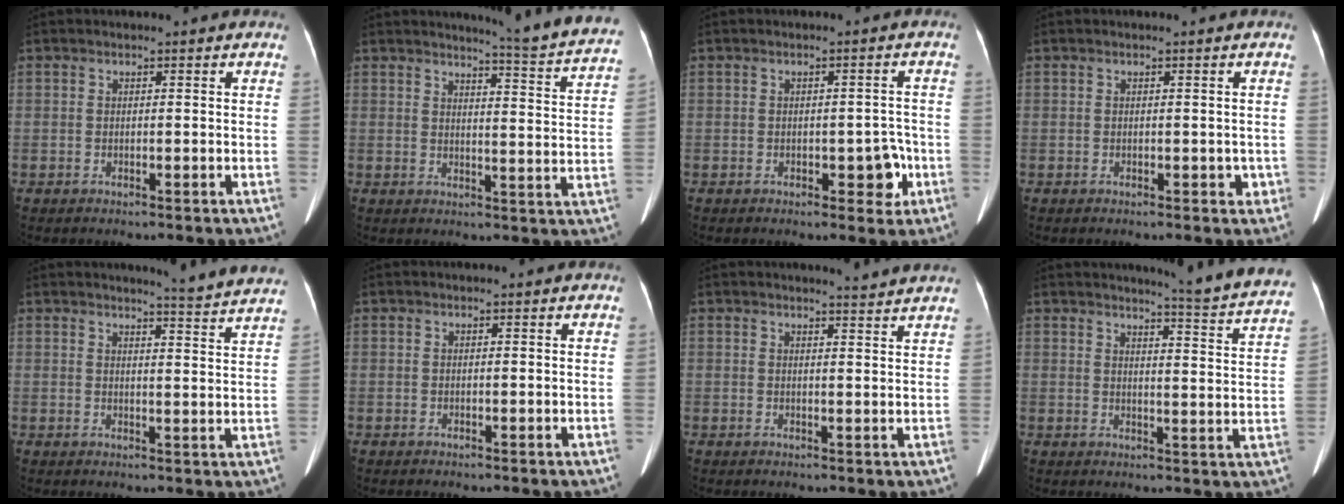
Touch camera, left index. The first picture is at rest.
{"total": 13.6, "force": [13.0, -1.2, 4.1], "torque": [-0.051, -0.080, 0.134]}
{"total": 4.1, "force": [-1.5, 2.0, 3.2], "torque": [-0.028, 0.012, -0.015]}
{"total": 1.3, "force": [-0.4, 1.0, 0.8], "torque": [-0.001, 0.003, -0.004]}
{"total": 8.1, "force": [7.9, -1.2, 1.5], "torque": [-0.032, -0.034, 0.081]}
{"total": 0.0}
{"total": 3.0, "force": [2.9, -0.8, 0.3], "torque": [-0.011, -0.012, 0.030]}
{"total": 12.7, "force": [12.2, -1.1, 3.1], "torque": [-0.039, -0.075, 0.125]}